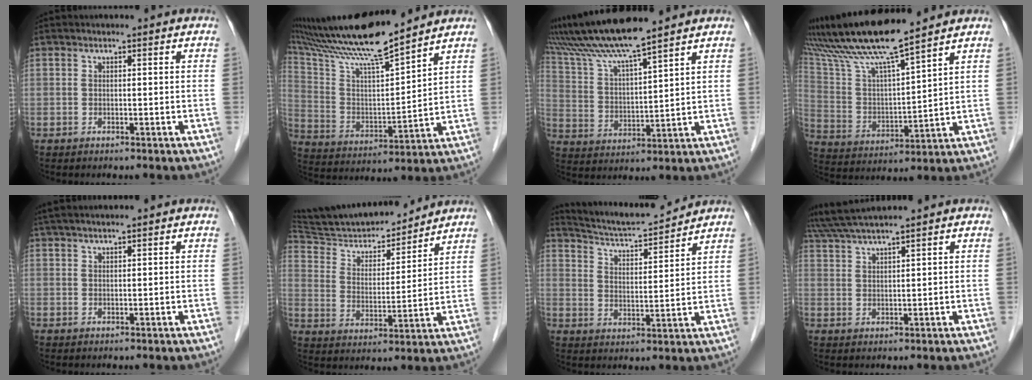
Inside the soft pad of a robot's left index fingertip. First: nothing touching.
{"total": 16.2, "force": [14.0, -0.6, 8.1], "torque": [-0.155, 0.001, 0.255]}
{"total": 10.8, "force": [8.9, -1.2, 6.1], "torque": [-0.122, 0.010, 0.171]}
{"total": 13.9, "force": [11.2, -0.4, 8.4], "torque": [-0.160, 0.005, 0.213]}
{"total": 4.0, "force": [2.9, -0.3, 2.7], "torque": [-0.040, 0.031, 0.052]}
{"total": 14.5, "force": [13.6, 2.4, 4.5], "torque": [-0.074, -0.003, 0.226]}
{"total": 9.4, "force": [9.1, -0.2, 2.2], "torque": [-0.045, 0.002, 0.149]}
{"total": 6.1, "force": [5.0, -1.4, 3.2], "torque": [-0.059, 0.026, 0.092]}